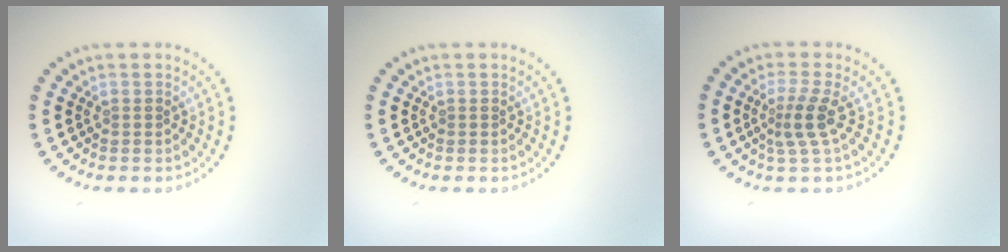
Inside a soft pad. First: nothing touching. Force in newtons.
{"total": 0.0}
{"total": 2.6, "press": 1.7, "slide": 1.9}